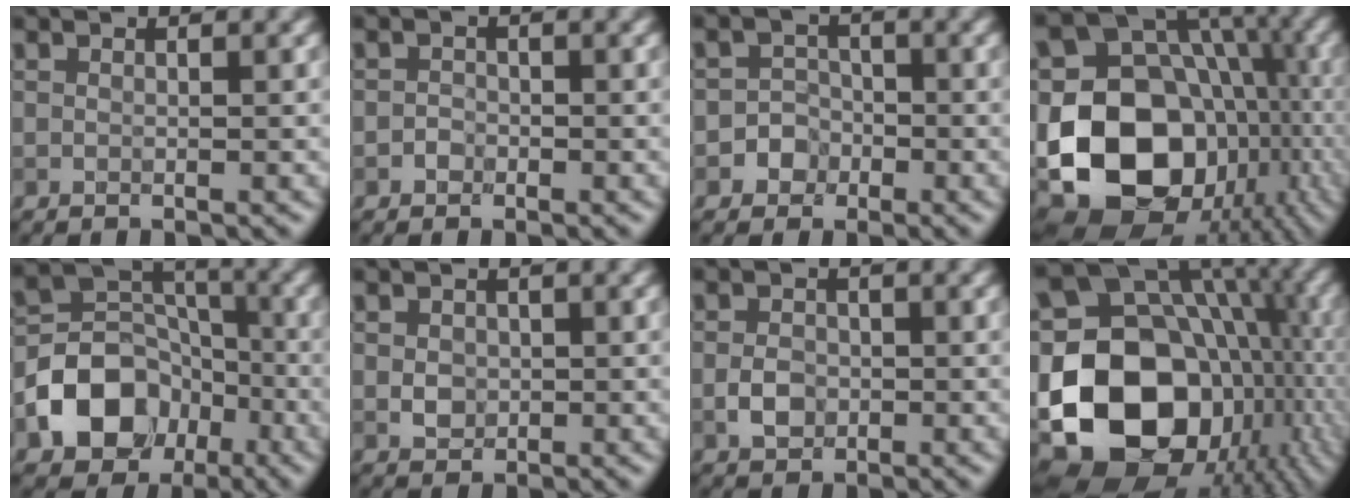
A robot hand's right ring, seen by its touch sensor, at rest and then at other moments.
{"total": 0.9, "force": [-0.5, 0.8, 0.1], "torque": [0.004, 0.001, -0.009]}
{"total": 2.9, "force": [-1.3, 2.6, 0.2], "torque": [0.029, 0.006, -0.033]}
{"total": 19.8, "force": [-4.6, 15.2, 11.9], "torque": [-0.205, -0.002, -0.068]}
{"total": 9.4, "force": [-4.0, 7.3, 4.3], "torque": [-0.063, -0.002, -0.080]}
{"total": 1.7, "force": [0.0, 1.5, 0.8], "torque": [-0.015, -0.003, -0.002]}
{"total": 2.2, "force": [-0.6, 1.7, 1.3], "torque": [-0.022, 0.000, -0.016]}
{"total": 22.2, "force": [-5.1, 16.8, 13.6], "torque": [-0.248, -0.003, -0.079]}